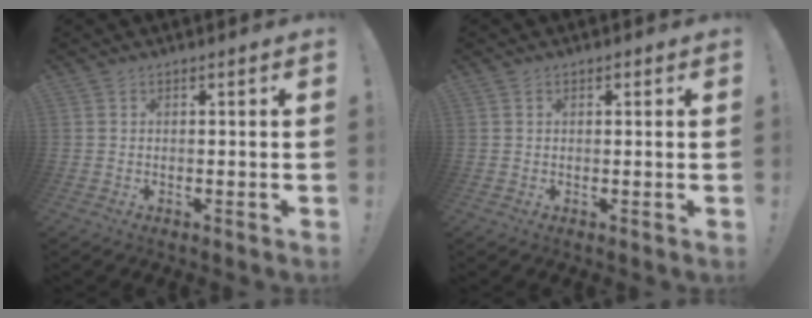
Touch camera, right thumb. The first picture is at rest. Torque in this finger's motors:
{"motor_torque": [-0.01, -0.08, -0.16, 0.09, 0.12]}